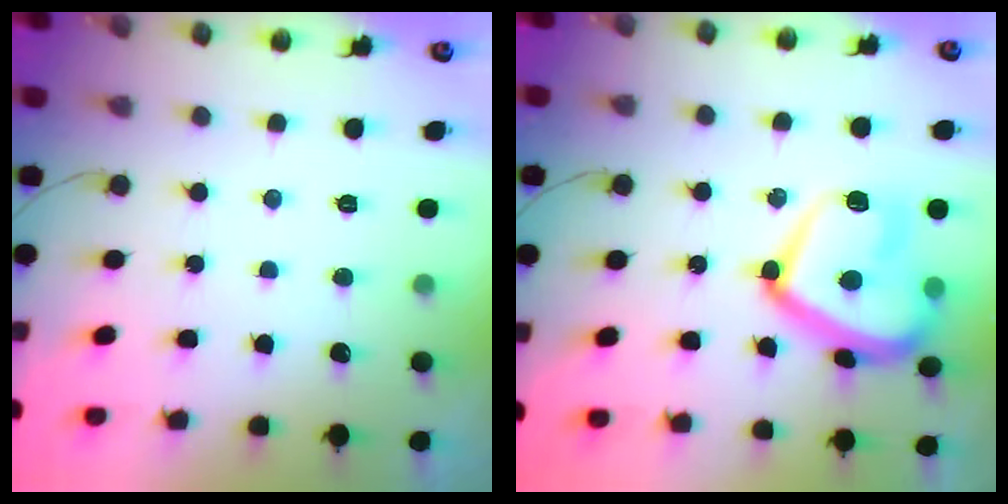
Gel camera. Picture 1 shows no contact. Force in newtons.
{"total": 19.0, "press": 18.9, "slide": 1.5}